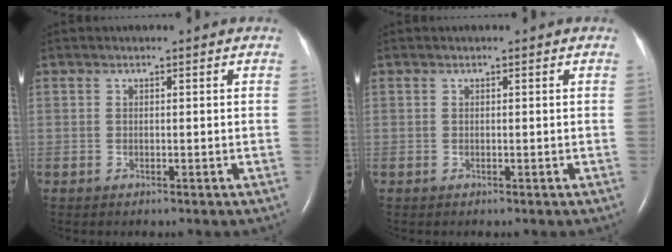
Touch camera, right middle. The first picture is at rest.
{"total": 0.0}